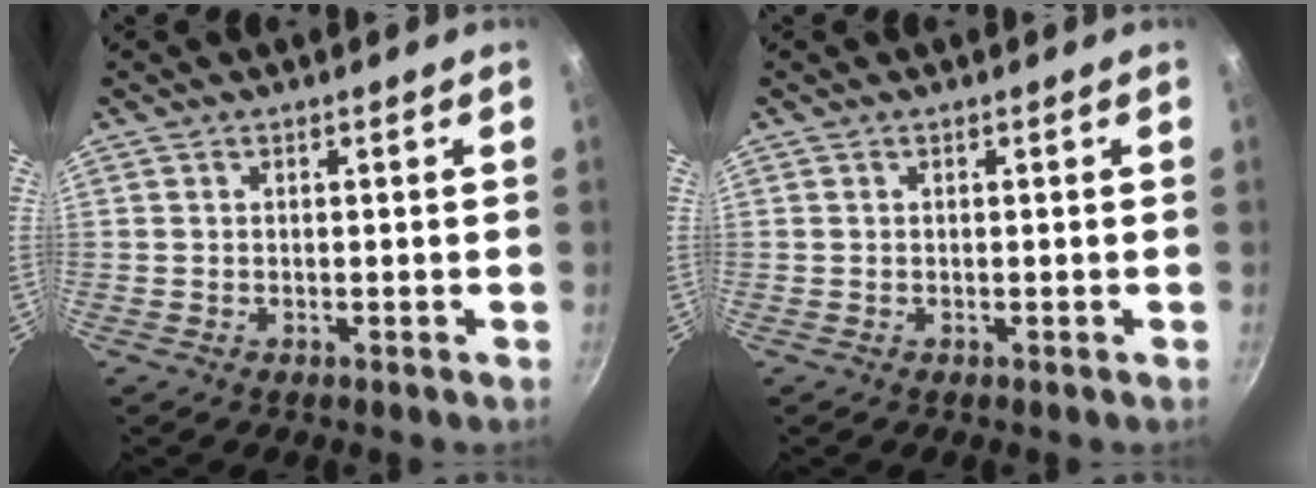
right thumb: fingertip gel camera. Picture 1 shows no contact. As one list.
[{"total": 0.0}]